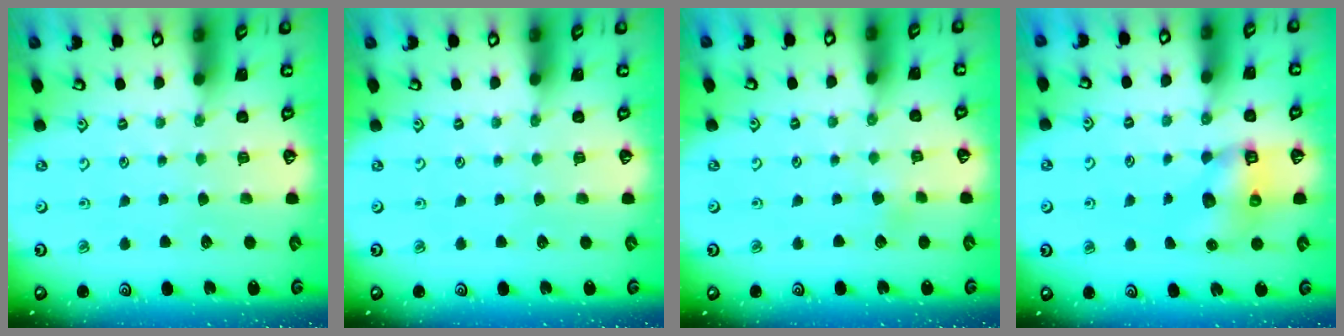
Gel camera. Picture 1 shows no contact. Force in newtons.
{"total": 0.0}
{"total": 2.1, "press": 2.0, "slide": 0.6}
{"total": 6.8, "press": 6.7, "slide": 1.0}